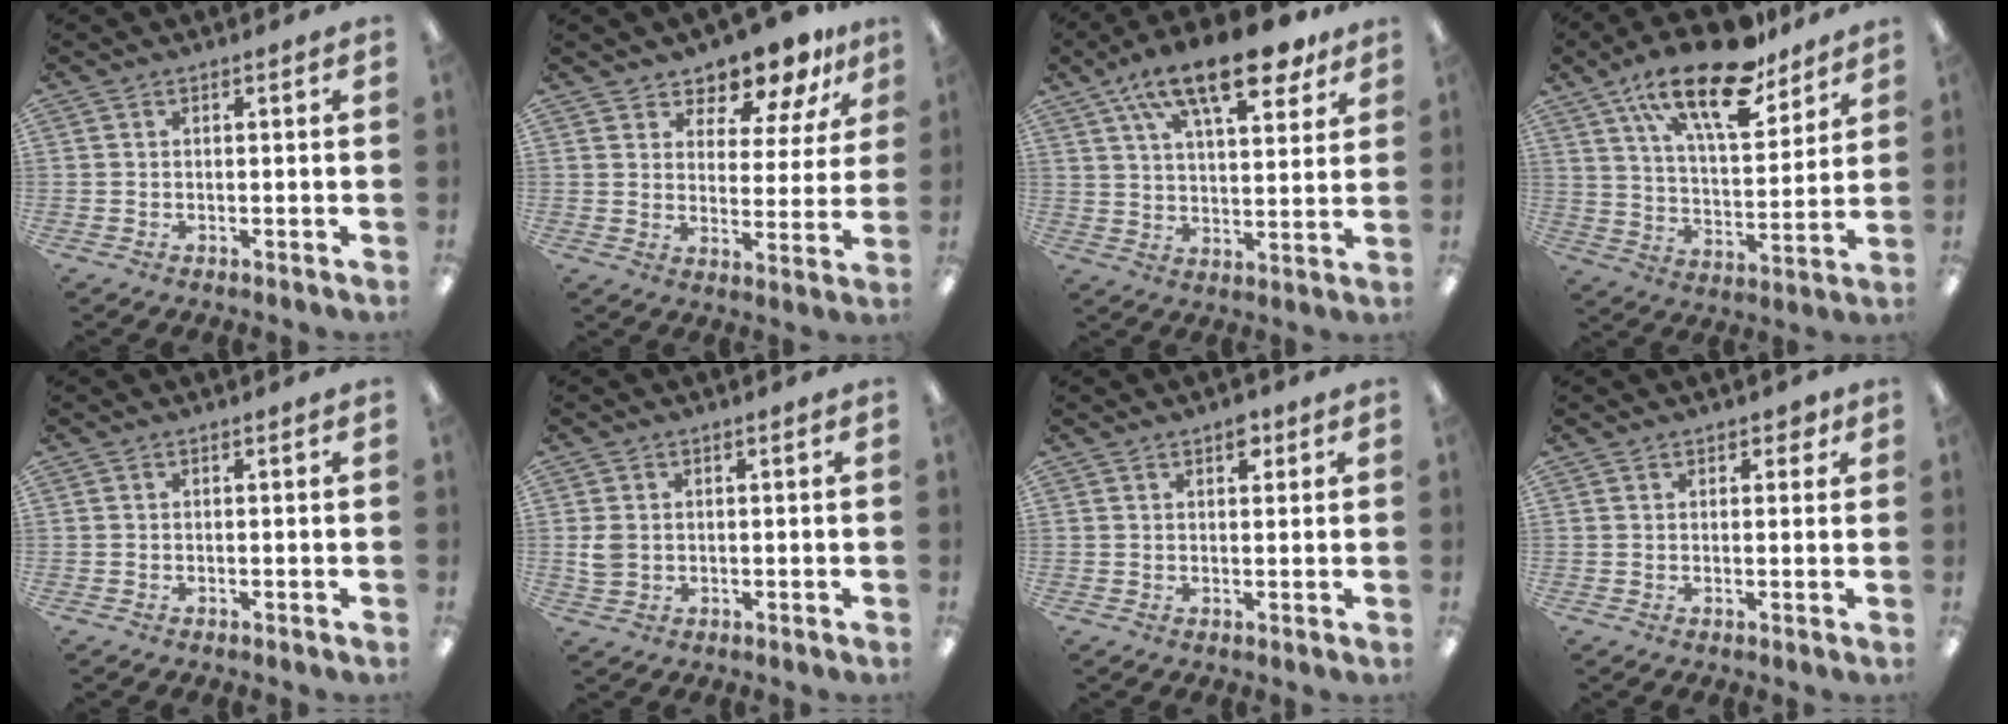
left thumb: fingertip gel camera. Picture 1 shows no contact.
{"total": 9.9, "force": [9.1, 3.1, 2.2], "torque": [-0.038, -0.075, 0.164]}
{"total": 17.9, "force": [11.5, 6.8, 11.9], "torque": [-0.195, -0.047, 0.191]}
{"total": 21.0, "force": [14.7, 7.9, 12.8], "torque": [-0.215, -0.078, 0.248]}
{"total": 0.0}
{"total": 3.3, "force": [0.3, 2.7, 1.8], "torque": [-0.027, 0.003, 0.005]}
{"total": 3.4, "force": [2.2, 1.8, 1.9], "torque": [-0.009, -0.009, 0.032]}
{"total": 2.3, "force": [1.6, 1.4, 0.9], "torque": [-0.003, -0.002, 0.025]}